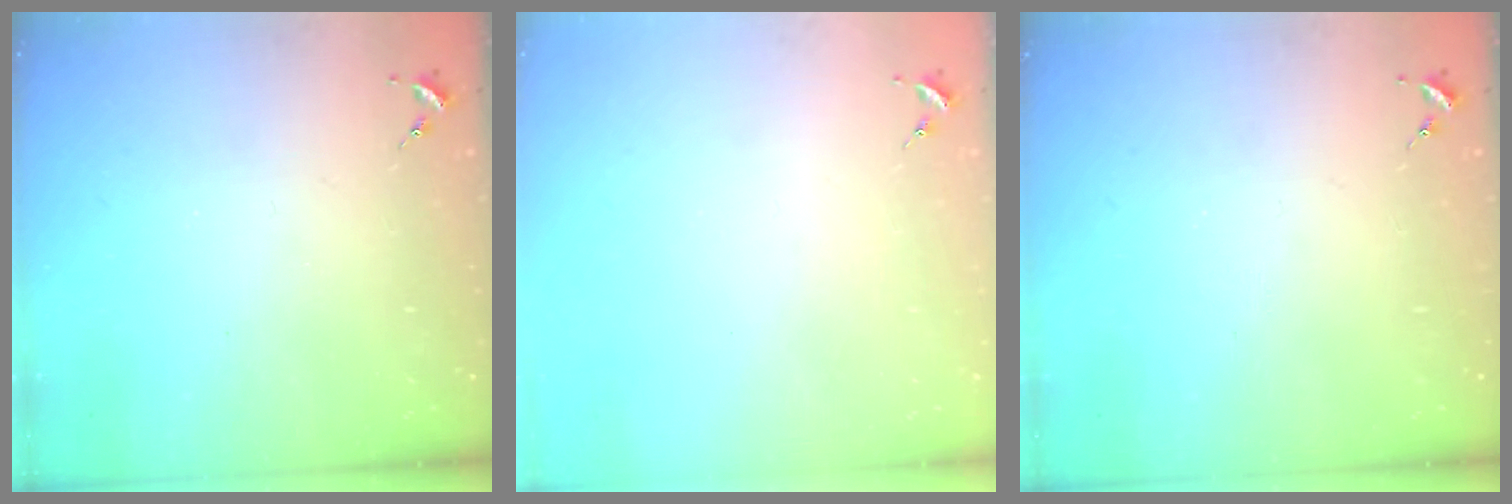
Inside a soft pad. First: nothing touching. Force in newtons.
{"total": 0.0}
{"total": 0.0}